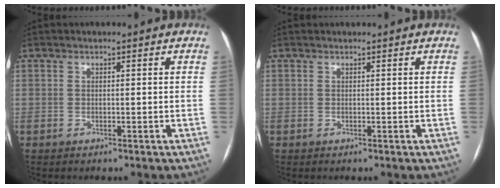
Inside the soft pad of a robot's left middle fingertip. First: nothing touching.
{"total": 0.7, "force": [0.7, 0.1, 0.1], "torque": [-0.003, 0.015, 0.014]}